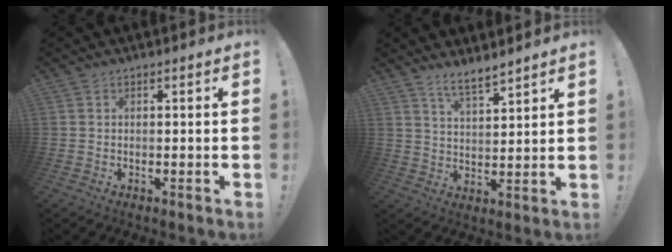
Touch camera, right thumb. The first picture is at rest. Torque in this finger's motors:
{"motor_torque": [0.02, 0.03, 0.10, 0.09, 0.00]}